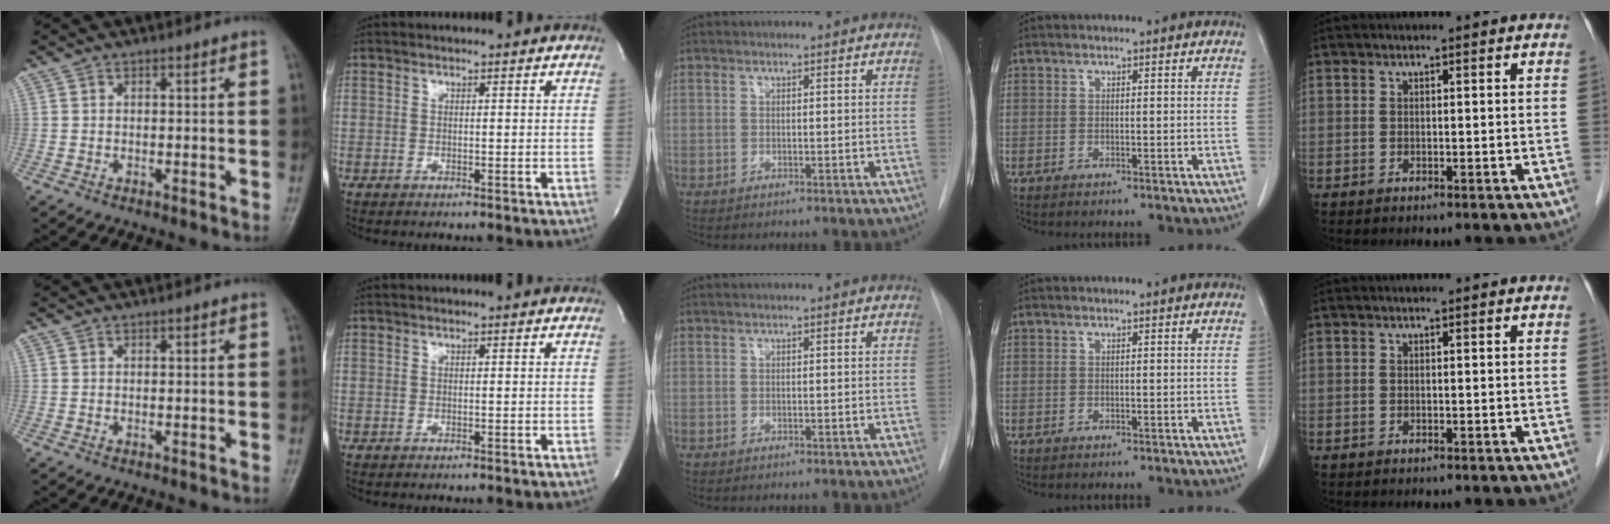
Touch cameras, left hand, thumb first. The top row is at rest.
{}